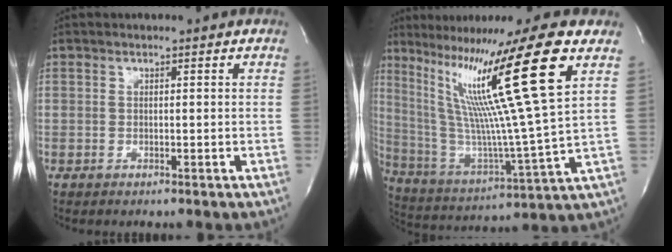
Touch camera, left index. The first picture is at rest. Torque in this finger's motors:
{"motor_torque": [2.14, 0.00, 1.05, 0.21]}